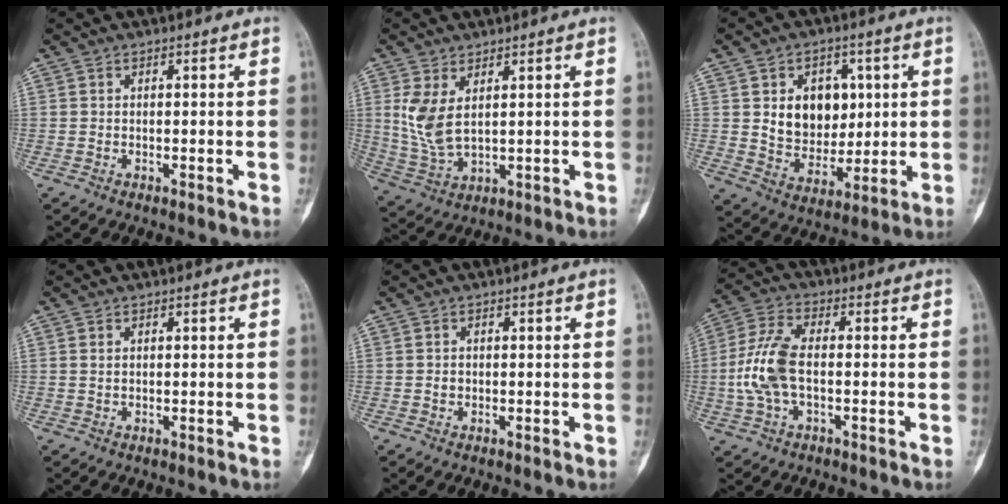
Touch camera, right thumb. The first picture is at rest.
{"total": 7.8, "force": [2.4, 4.0, 6.3], "torque": [-0.136, -0.014, 0.064]}
{"total": 12.2, "force": [2.7, 9.2, 7.5], "torque": [-0.065, -0.015, 0.056]}
{"total": 0.6, "force": [0.3, 0.4, 0.4], "torque": [-0.010, 0.003, 0.006]}
{"total": 0.8, "force": [-0.1, 0.7, 0.4], "torque": [-0.006, 0.002, -0.001]}
{"total": 9.7, "force": [-1.1, 4.8, 8.3], "torque": [-0.193, 0.023, -0.024]}